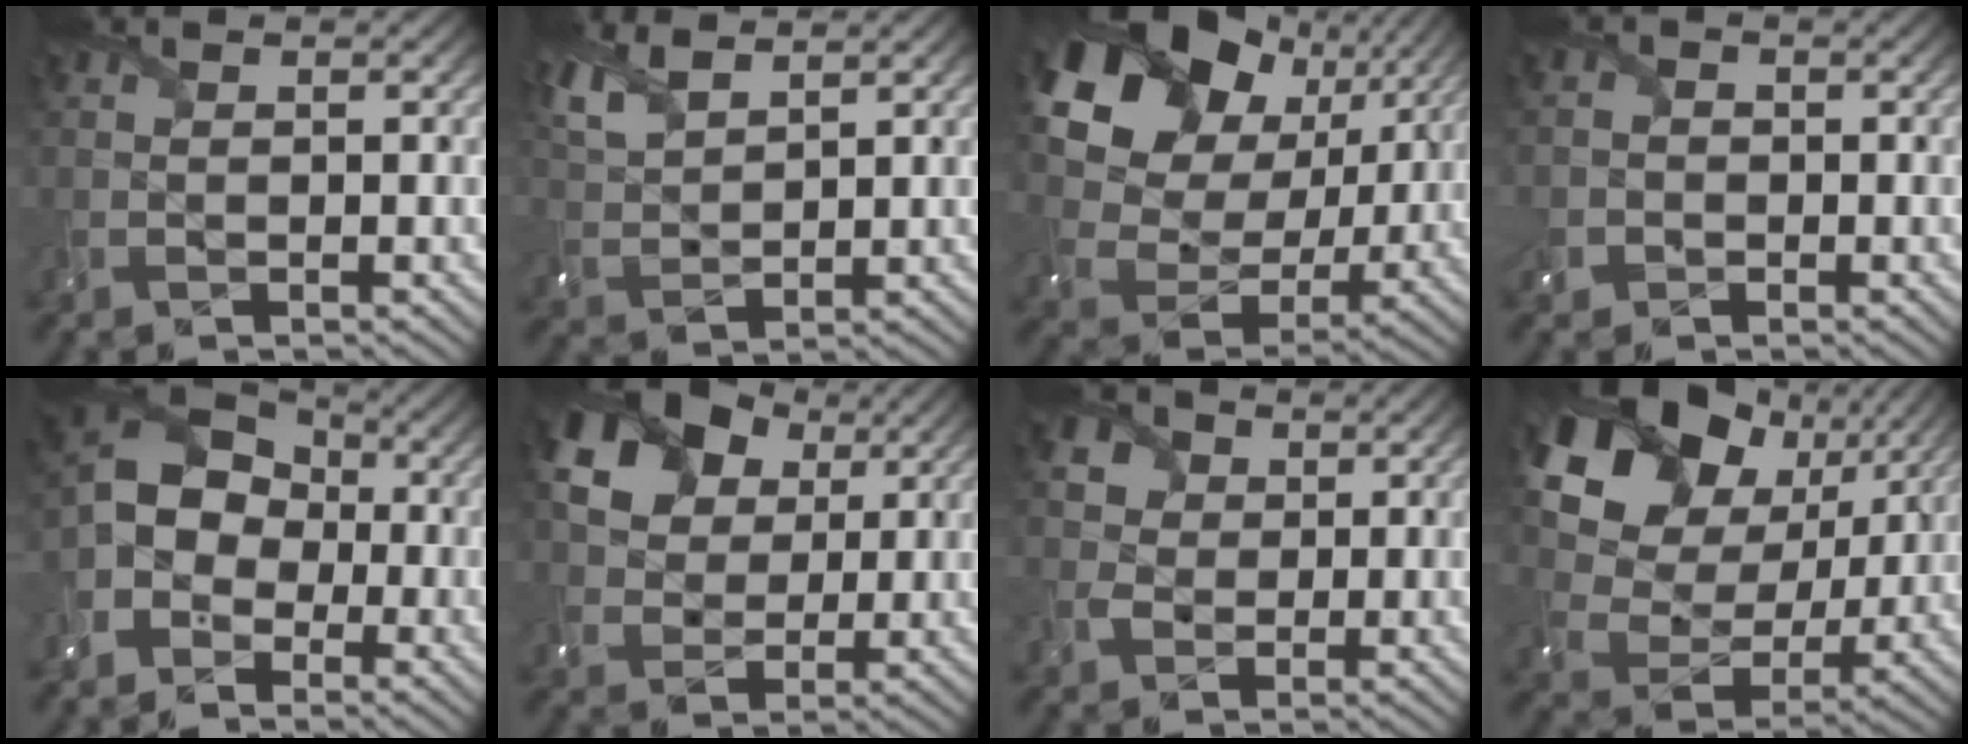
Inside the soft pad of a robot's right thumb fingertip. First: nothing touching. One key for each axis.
{"total": 6.0, "fx": 4.4, "fy": 2.3, "fz": 3.4, "tx": -0.100, "ty": 0.009, "tz": 0.095}
{"total": 18.3, "fx": 8.0, "fy": 13.1, "fz": 9.8, "tx": -0.230, "ty": 0.024, "tz": 0.154}
{"total": 2.7, "fx": -1.2, "fy": 2.3, "fz": 0.6, "tx": -0.017, "ty": -0.003, "tz": -0.030}
{"total": 8.8, "fx": -3.1, "fy": 6.9, "fz": 4.5, "tx": -0.102, "ty": -0.009, "tz": -0.069}
{"total": 14.5, "fx": 6.3, "fy": 10.4, "fz": 7.8, "tx": -0.194, "ty": 0.045, "tz": 0.118}
{"total": 4.3, "fx": 0.8, "fy": 3.9, "fz": 1.6, "tx": -0.056, "ty": 0.005, "tz": 0.005}
{"total": 18.0, "fx": 8.4, "fy": 12.9, "fz": 9.4, "tx": -0.222, "ty": 0.029, "tz": 0.157}